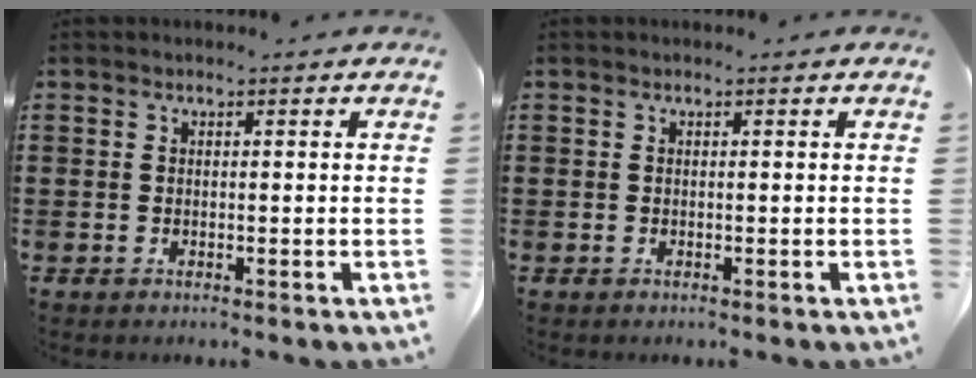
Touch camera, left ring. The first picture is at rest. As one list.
[{"total": 0.0}]